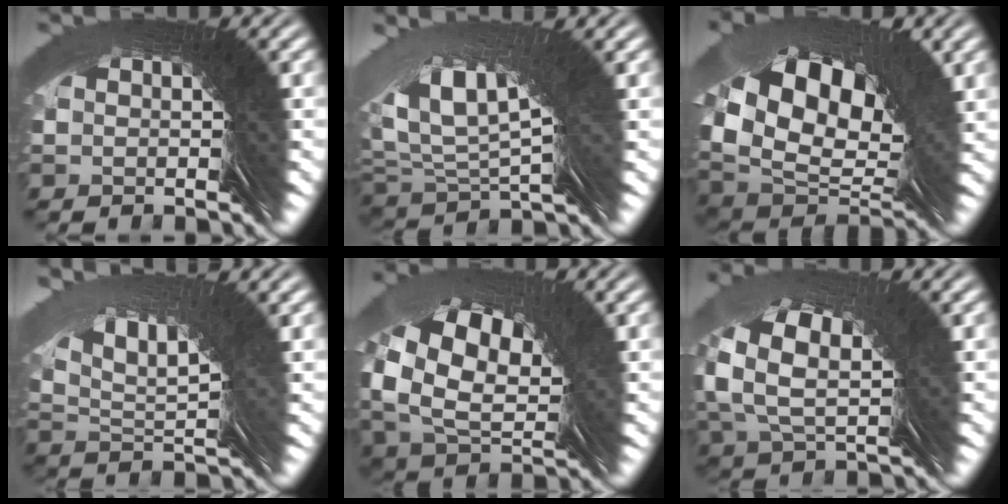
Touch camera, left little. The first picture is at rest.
{"total": 4.3, "force": [2.7, 0.2, 3.2], "torque": [-0.062, 0.029, 0.044]}
{"total": 6.7, "force": [0.4, 4.2, 5.2], "torque": [-0.074, 0.001, 0.004]}
{"total": 5.0, "force": [4.1, -2.0, 2.1], "torque": [-0.025, 0.048, 0.057]}
{"total": 5.1, "force": [1.7, 3.2, 3.6], "torque": [-0.062, 0.015, 0.021]}
{"total": 3.9, "force": [2.7, 1.6, 2.3], "torque": [-0.049, 0.028, 0.030]}